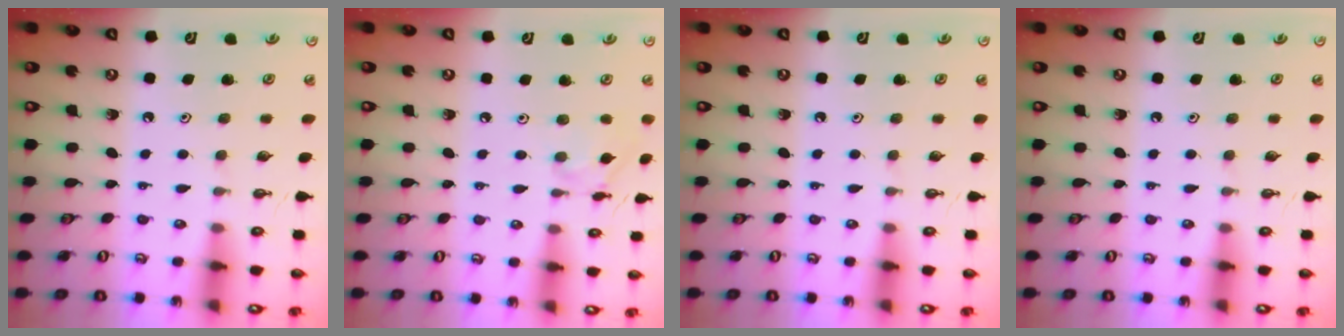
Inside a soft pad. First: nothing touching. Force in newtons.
{"total": 6.6, "press": 6.6, "slide": 0.4}
{"total": 0.0}
{"total": 0.0}